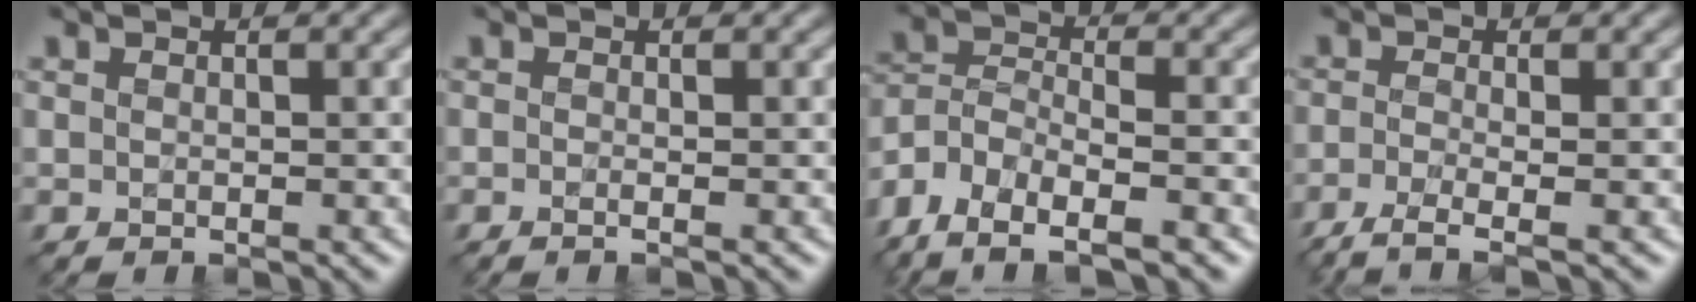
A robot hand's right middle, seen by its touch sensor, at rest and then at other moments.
{"total": 0.8, "force": [-0.3, 0.2, 0.7], "torque": [-0.011, -0.010, -0.007]}
{"total": 8.4, "force": [-6.3, 3.4, 4.3], "torque": [-0.075, 0.000, -0.113]}
{"total": 3.5, "force": [-2.2, 0.9, 2.6], "torque": [-0.048, -0.009, -0.053]}